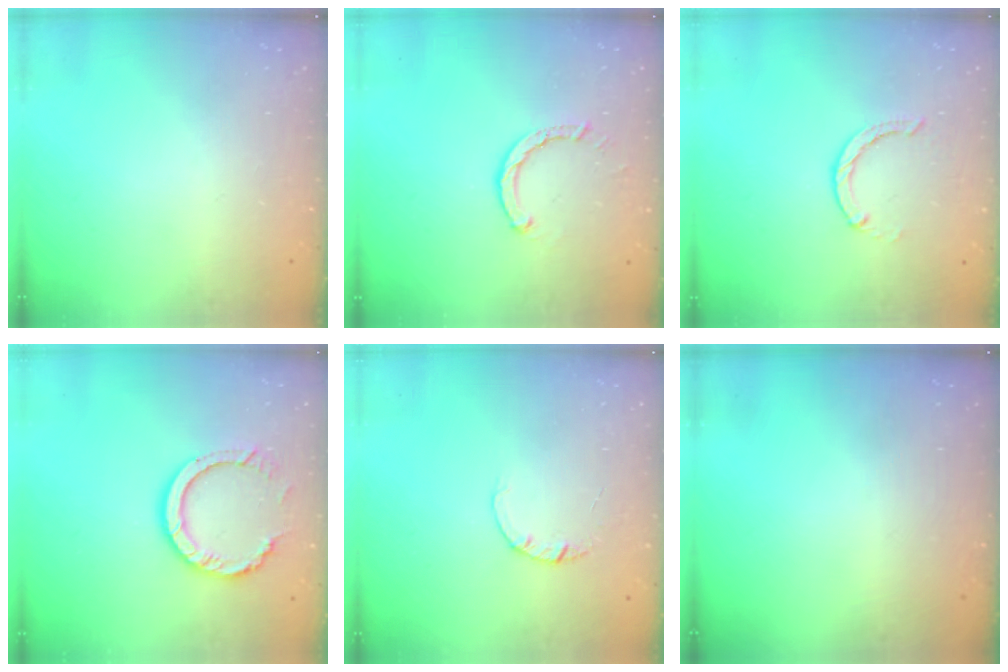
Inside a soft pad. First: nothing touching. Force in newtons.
{"total": 2.6, "press": 2.6, "slide": 0.3}
{"total": 0.6, "press": 0.6, "slide": 0.2}
{"total": 10.1, "press": 10.1, "slide": 0.9}
{"total": 1.4, "press": 1.4, "slide": 0.2}
{"total": 0.0}